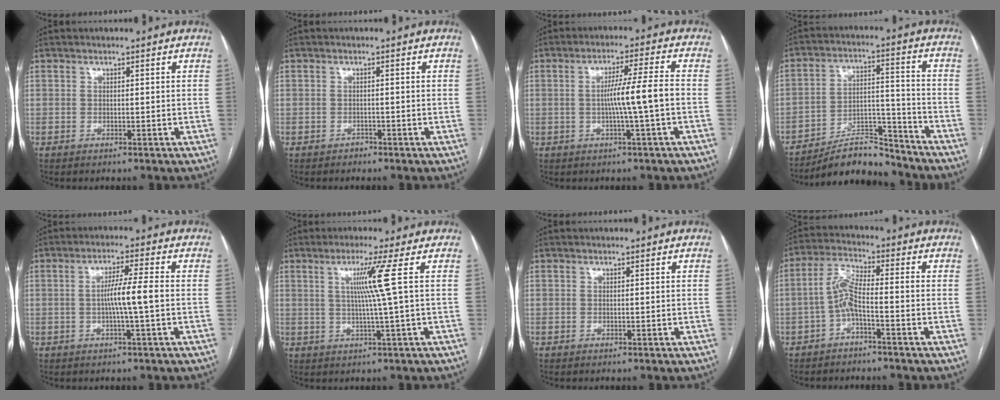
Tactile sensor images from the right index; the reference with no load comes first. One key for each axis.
{"total": 0.7, "fx": -0.6, "fy": 0.4, "fz": 0.0, "tx": -0.001, "ty": 0.001, "tz": -0.013}
{"total": 6.6, "fx": -1.0, "fy": -1.1, "fz": 6.5, "tx": -0.109, "ty": 0.008, "tz": -0.016}
{"total": 10.2, "fx": -9.7, "fy": 2.3, "fz": 2.4, "tx": -0.034, "ty": 0.029, "tz": -0.167}
{"total": 5.3, "fx": -0.6, "fy": -0.7, "fz": 5.2, "tx": -0.093, "ty": 0.006, "tz": -0.013}
{"total": 5.8, "fx": 1.2, "fy": -2.3, "fz": 5.2, "tx": -0.101, "ty": -0.004, "tz": 0.027}
{"total": 0.0}
{"total": 5.4, "fx": -1.9, "fy": 0.7, "fz": 5.0, "tx": -0.105, "ty": 0.020, "tz": -0.040}